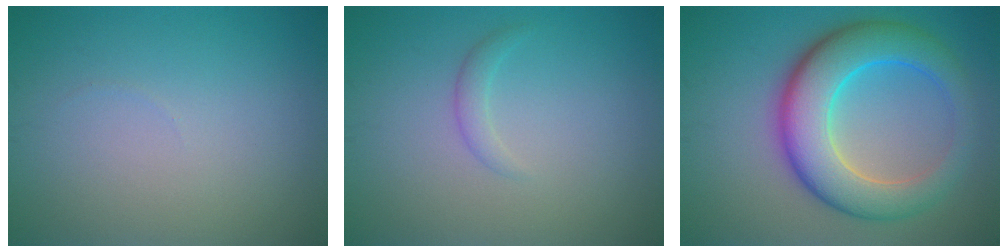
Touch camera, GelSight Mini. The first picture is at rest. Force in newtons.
{"total": 1.2, "press": 1.1, "slide": 0.2}
{"total": 8.9, "press": 8.9, "slide": 0.1}